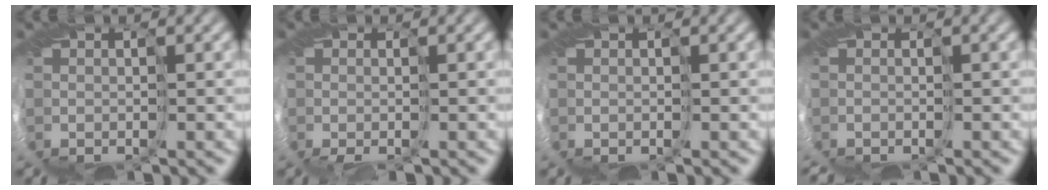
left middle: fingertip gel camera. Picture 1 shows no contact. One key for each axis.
{"total": 2.4, "fx": -2.2, "fy": -0.6, "fz": -0.7, "tx": -0.007, "ty": -0.025, "tz": -0.017}
{"total": 0.0}
{"total": 3.2, "fx": -2.4, "fy": -1.5, "fz": -1.5, "tx": 0.015, "ty": -0.018, "tz": -0.022}